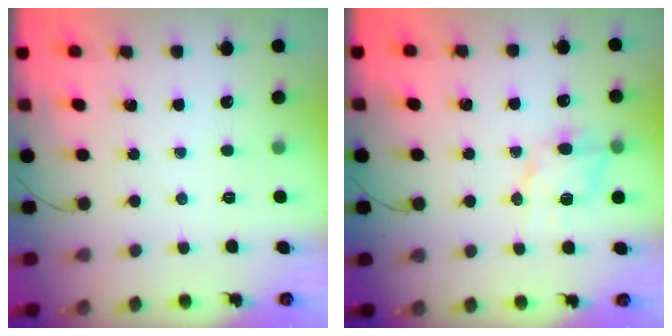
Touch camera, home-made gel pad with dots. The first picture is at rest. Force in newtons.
{"total": 7.5, "press": 7.4, "slide": 1.1}